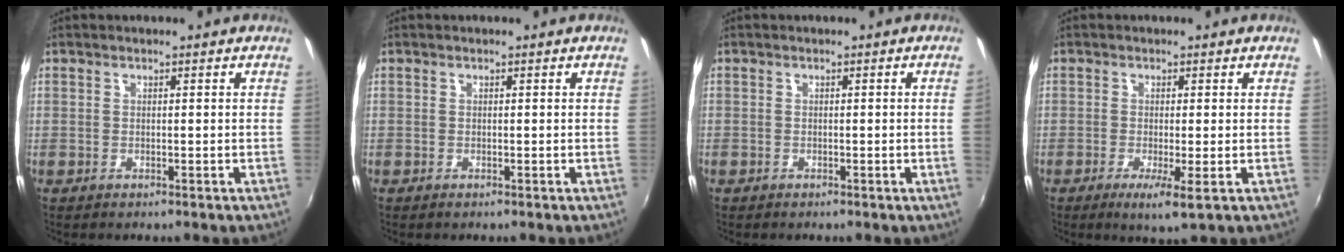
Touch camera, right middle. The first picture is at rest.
{"total": 0.0}
{"total": 0.8, "force": [-0.1, -0.5, 0.6], "torque": [-0.005, -0.004, -0.004]}
{"total": 3.7, "force": [-1.4, -0.1, 3.5], "torque": [-0.072, -0.013, -0.024]}